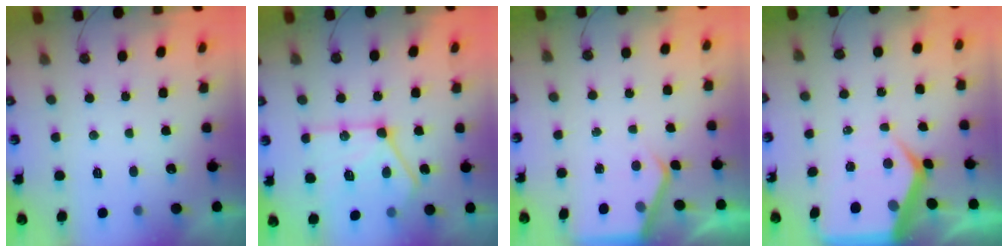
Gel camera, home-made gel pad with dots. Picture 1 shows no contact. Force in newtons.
{"total": 17.4, "press": 17.3, "slide": 0.8}
{"total": 3.5, "press": 3.4, "slide": 0.5}
{"total": 9.5, "press": 9.4, "slide": 0.9}